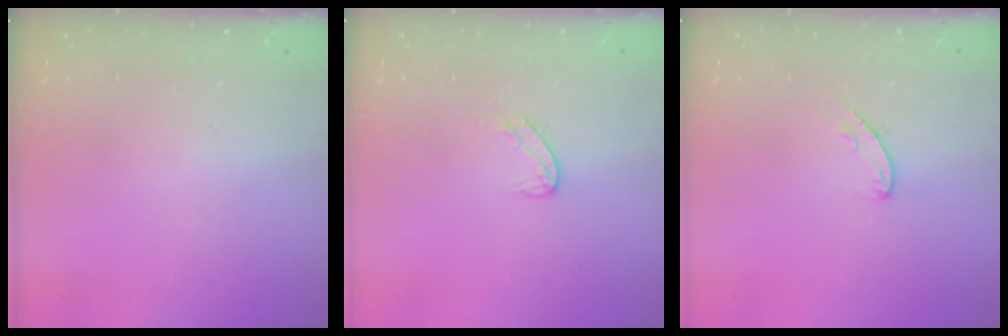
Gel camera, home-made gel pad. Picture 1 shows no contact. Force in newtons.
{"total": 6.4, "press": 6.3, "slide": 0.6}
{"total": 5.6, "press": 5.5, "slide": 0.5}